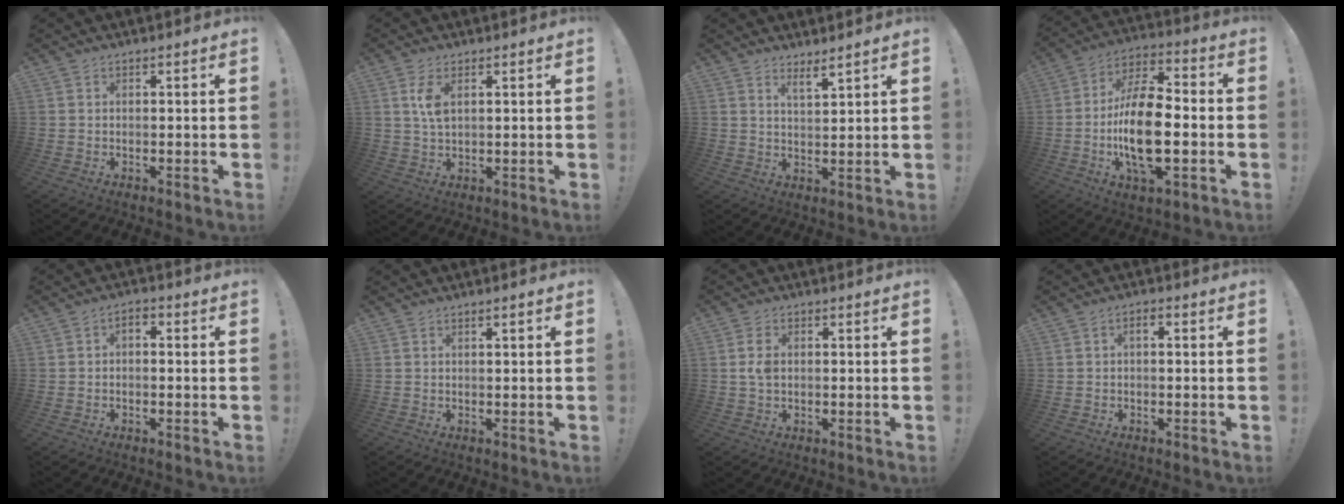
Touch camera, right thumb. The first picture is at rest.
{"total": 4.9, "force": [1.6, 2.2, 4.1], "torque": [-0.075, -0.005, 0.024]}
{"total": 4.2, "force": [3.7, 0.3, 2.1], "torque": [-0.031, -0.027, 0.061]}
{"total": 18.5, "force": [-3.6, 8.3, 16.1], "torque": [-0.319, 0.004, -0.064]}
{"total": 2.0, "force": [-1.0, 1.1, 1.3], "torque": [-0.026, 0.011, -0.017]}
{"total": 1.3, "force": [0.7, 0.0, 1.1], "torque": [-0.014, -0.002, 0.009]}
{"total": 3.8, "force": [0.3, 2.3, 3.0], "torque": [-0.057, 0.003, 0.003]}
{"total": 1.5, "force": [-0.4, 0.5, 1.4], "torque": [-0.030, 0.009, -0.008]}